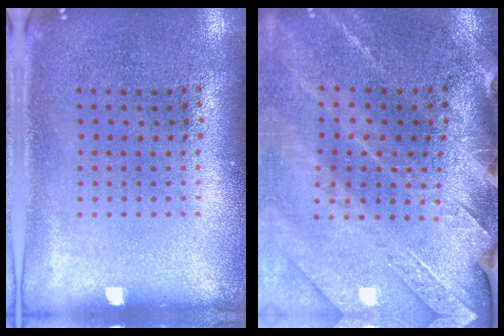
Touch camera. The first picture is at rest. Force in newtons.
{"total": 2.9, "press": 2.9, "slide": 0.4}